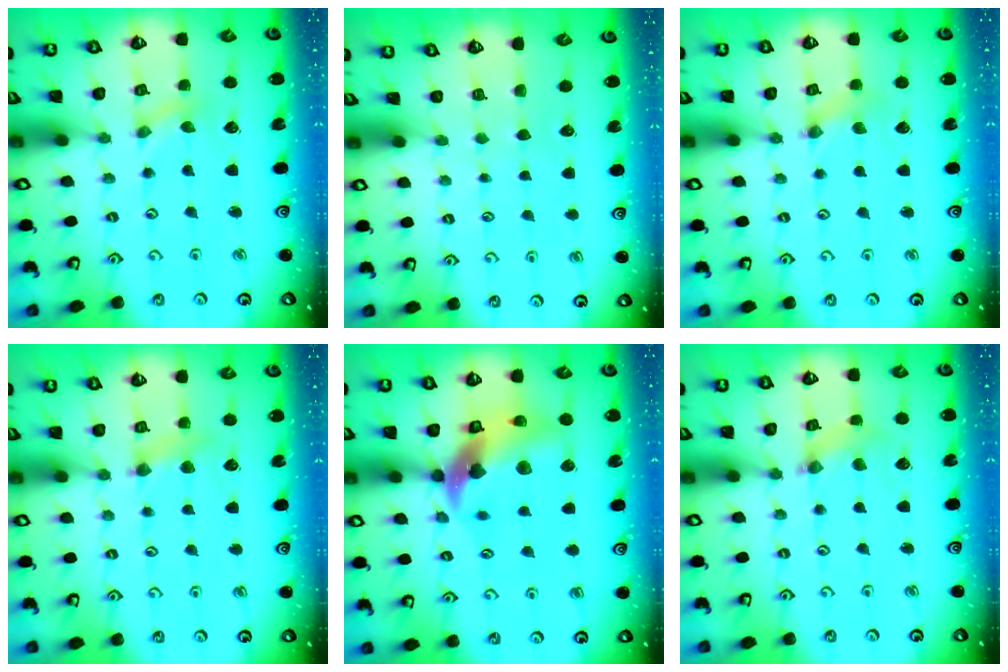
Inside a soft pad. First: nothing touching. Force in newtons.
{"total": 0.6, "press": 0.6, "slide": 0.1}
{"total": 0.0}
{"total": 6.1, "press": 6.0, "slide": 0.7}
{"total": 13.0, "press": 12.9, "slide": 1.8}
{"total": 1.7, "press": 1.6, "slide": 0.3}